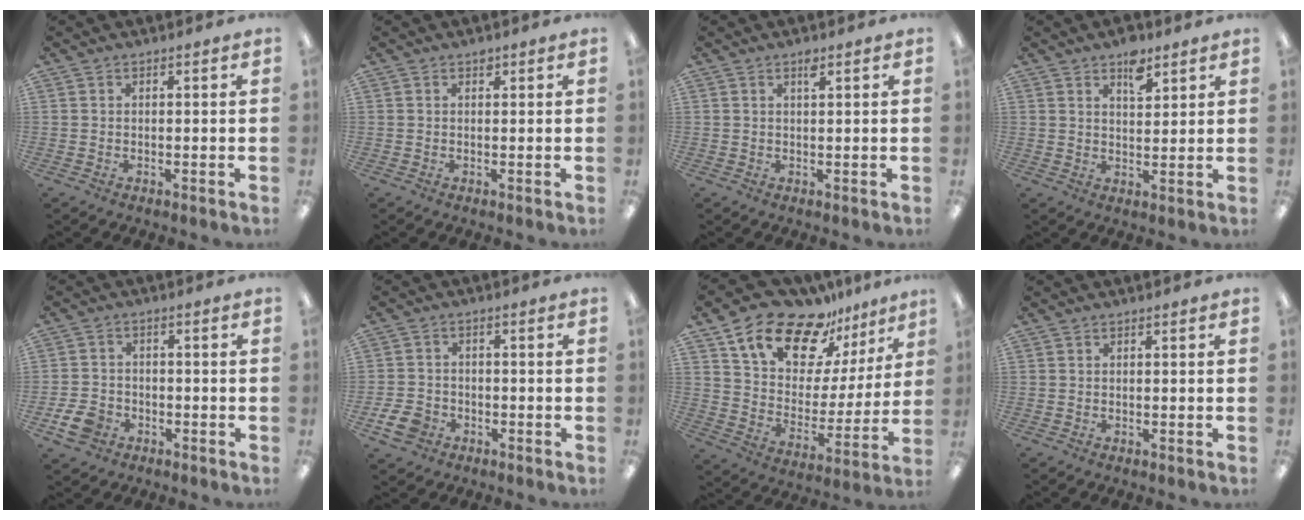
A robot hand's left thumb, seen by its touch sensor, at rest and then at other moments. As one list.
[{"total": 0.7, "force": [0.6, 0.3, 0.2], "torque": [-0.004, 0.000, 0.010]}, {"total": 1.5, "force": [1.1, 0.2, 1.0], "torque": [-0.016, -0.004, 0.017]}, {"total": 6.2, "force": [4.4, 2.9, 3.3], "torque": [-0.027, -0.030, 0.070]}, {"total": 5.6, "force": [-3.1, 4.0, 2.5], "torque": [-0.054, 0.011, -0.056]}, {"total": 5.6, "force": [-3.0, 4.0, 2.3], "torque": [-0.052, 0.011, -0.056]}, {"total": 18.3, "force": [14.4, 8.8, 7.1], "torque": [-0.139, -0.105, 0.257]}, {"total": 0.0}]